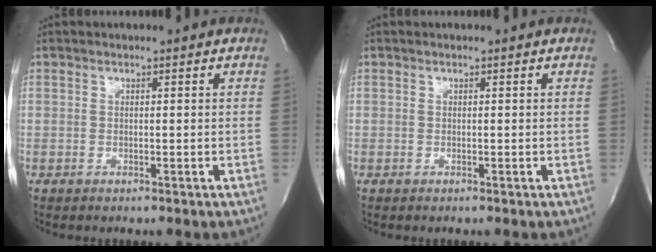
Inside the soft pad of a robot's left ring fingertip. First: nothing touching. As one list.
[{"total": 0.0}]